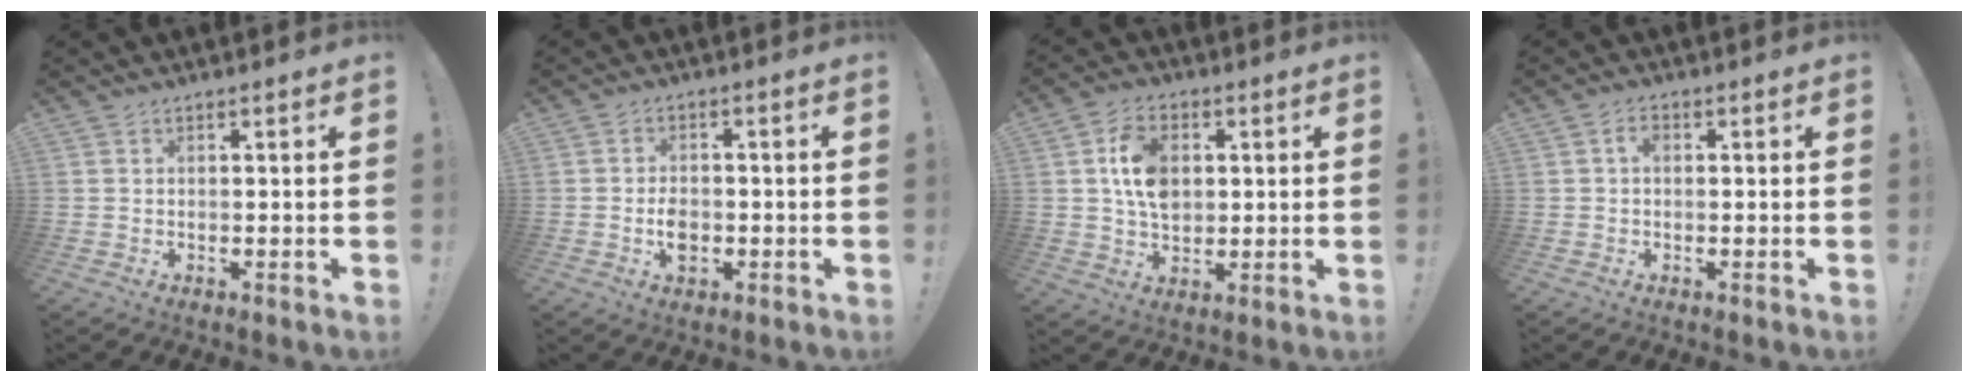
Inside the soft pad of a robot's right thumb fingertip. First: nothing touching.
{"total": 5.1, "force": [-1.9, 3.8, 2.7], "torque": [-0.041, 0.008, -0.032]}
{"total": 11.1, "force": [1.9, 8.2, 7.3], "torque": [-0.122, 0.008, 0.036]}
{"total": 2.1, "force": [0.0, 1.4, 1.5], "torque": [-0.030, 0.007, -0.001]}